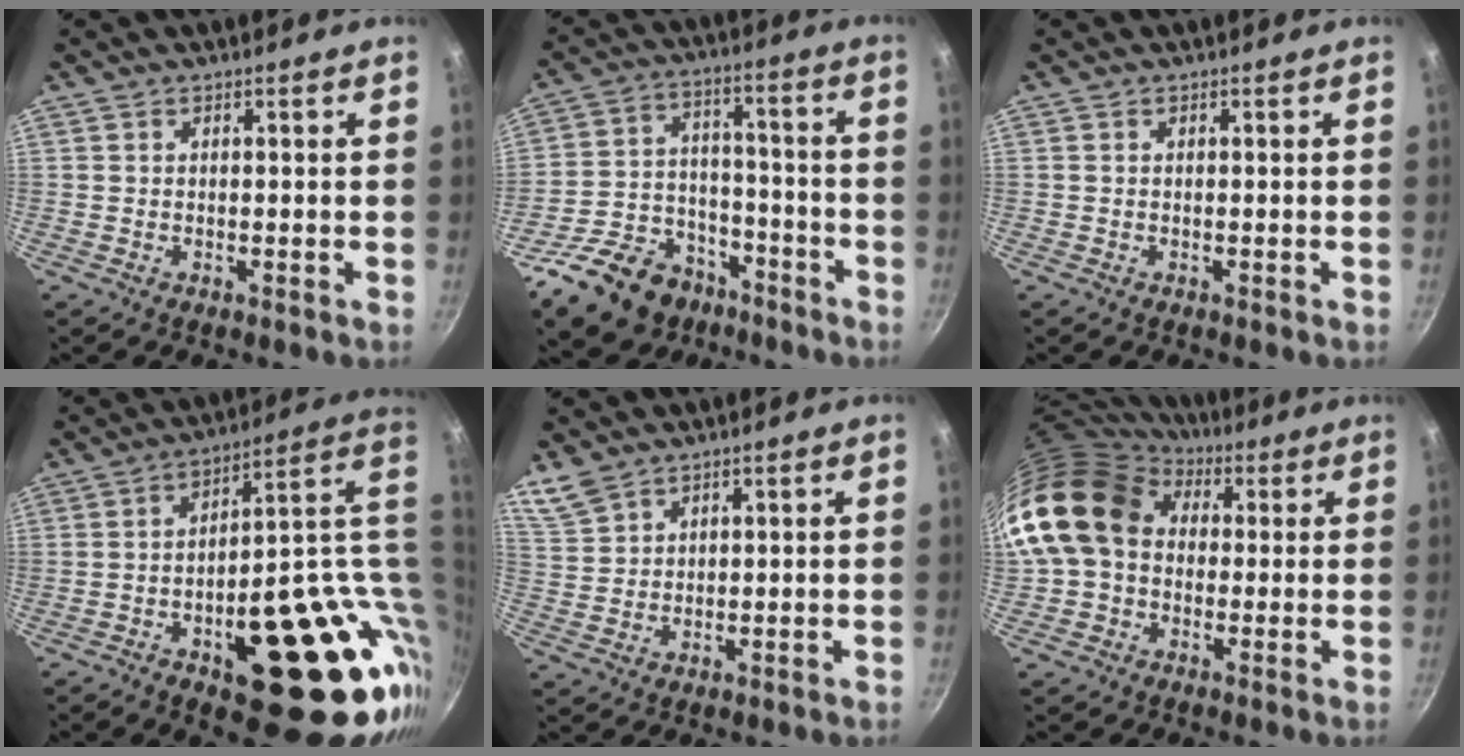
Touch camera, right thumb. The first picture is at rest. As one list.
[{"total": 17.1, "force": [-10.5, 11.2, 7.3], "torque": [-0.103, 0.072, -0.170]}, {"total": 0.0}, {"total": 28.1, "force": [-1.0, 13.0, 24.9], "torque": [-0.286, 0.006, 0.010]}, {"total": 5.1, "force": [4.2, 2.6, 1.5], "torque": [-0.020, -0.005, 0.094]}, {"total": 15.6, "force": [2.8, 12.2, 9.3], "torque": [-0.152, 0.025, 0.035]}]